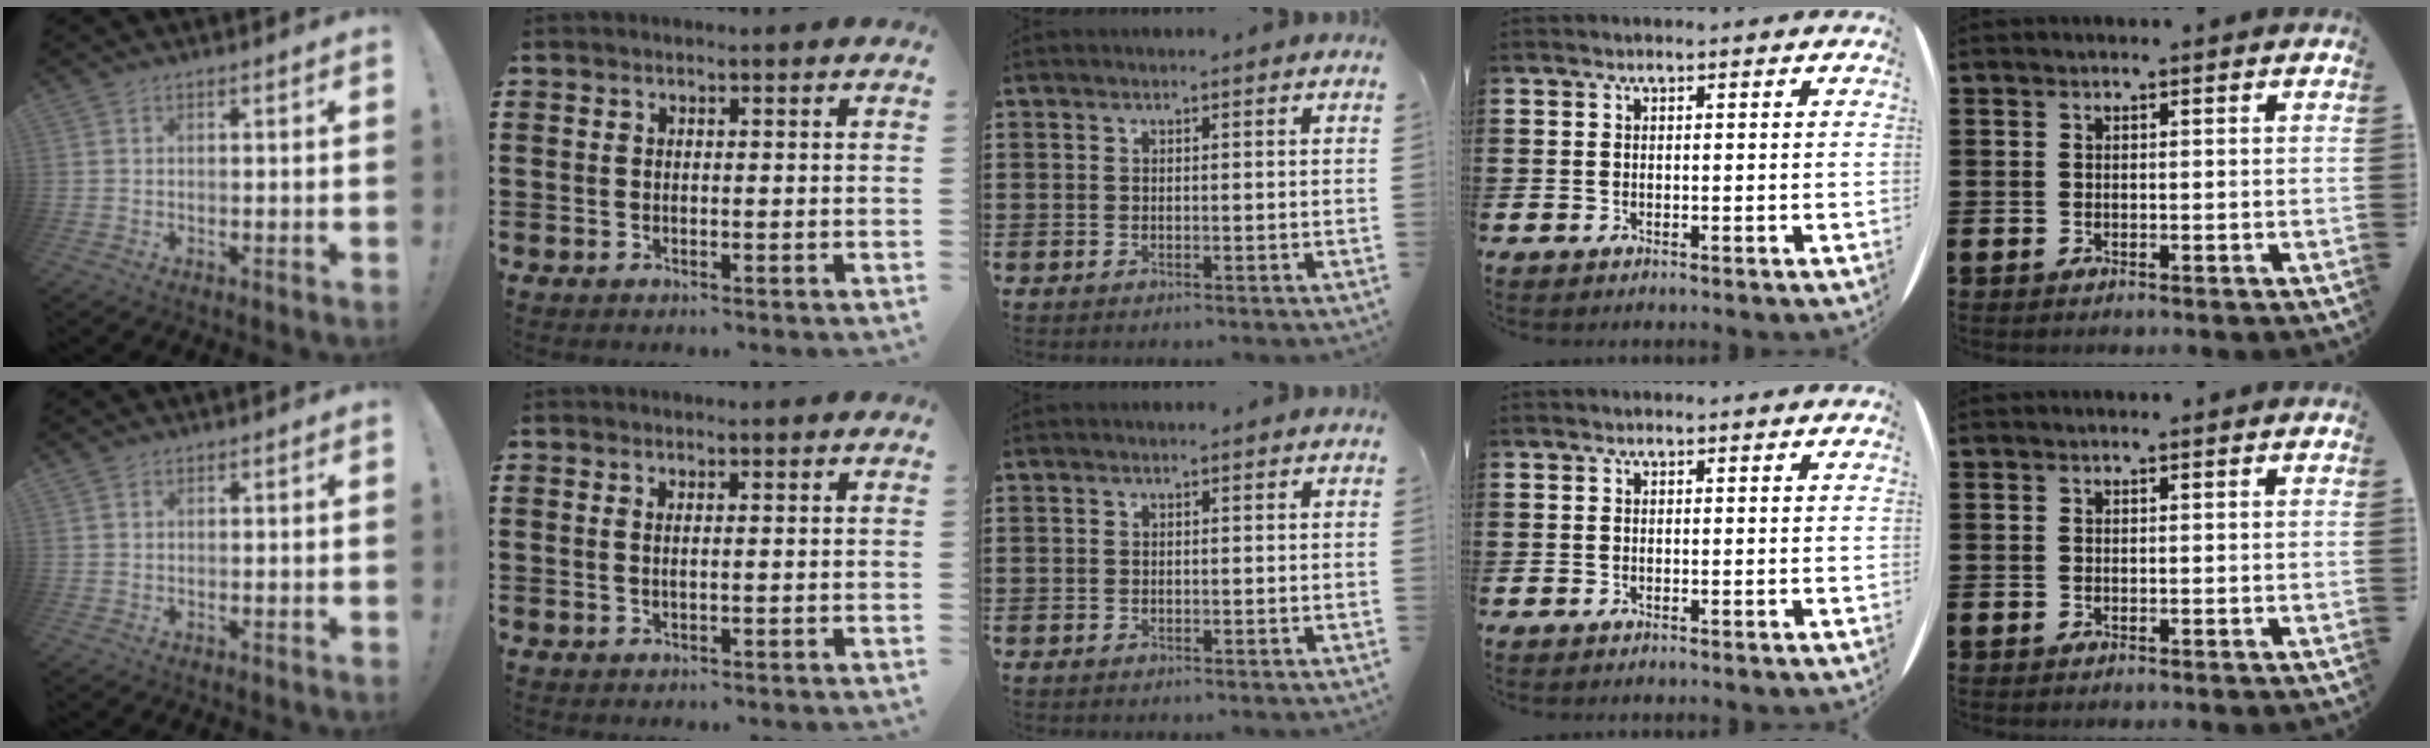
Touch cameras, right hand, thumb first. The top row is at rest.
{"thumb": {"total": 0.8, "force": [0.6, 0.4, -0.1], "torque": [0.009, -0.002, 0.011]}, "index": {"total": 0.6, "force": [0.3, -0.1, 0.6], "torque": [-0.011, 0.000, 0.006]}}